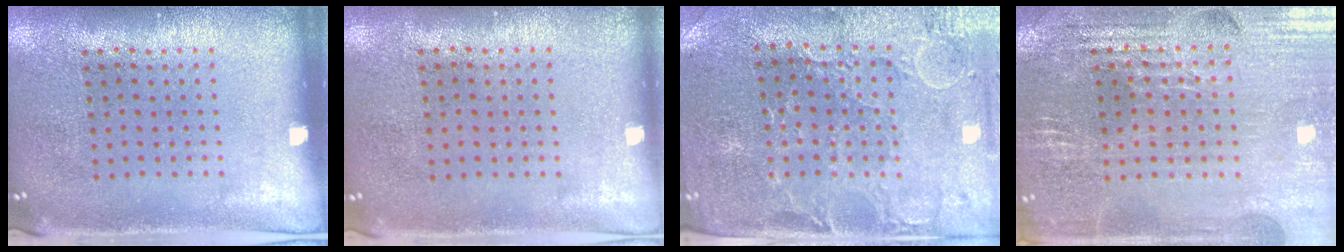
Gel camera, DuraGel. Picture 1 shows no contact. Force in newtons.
{"total": 0.0}
{"total": 1.1, "press": 1.0, "slide": 0.4}
{"total": 2.9, "press": 2.9, "slide": 0.5}